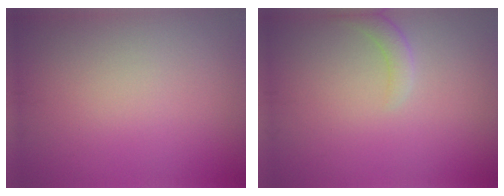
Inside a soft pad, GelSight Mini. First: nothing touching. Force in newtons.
{"total": 1.6, "press": 1.5, "slide": 0.2}